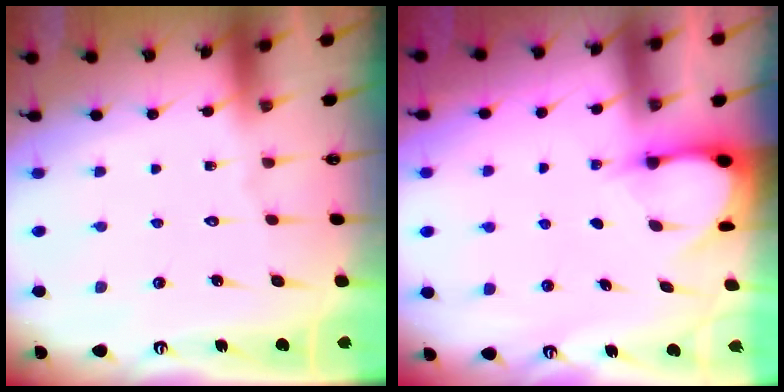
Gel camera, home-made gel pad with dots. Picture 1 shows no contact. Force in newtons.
{"total": 3.2, "press": 3.2, "slide": 0.4}